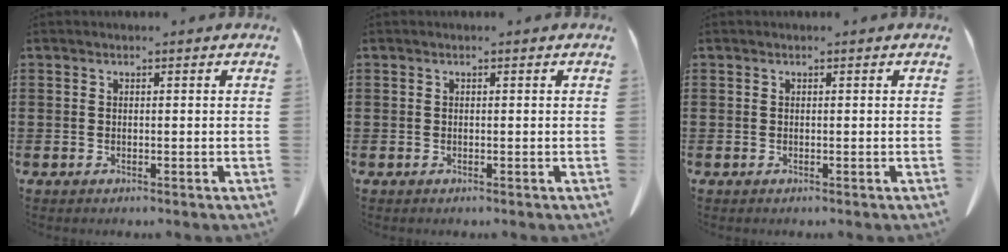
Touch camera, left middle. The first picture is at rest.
{"total": 0.0}
{"total": 0.0}